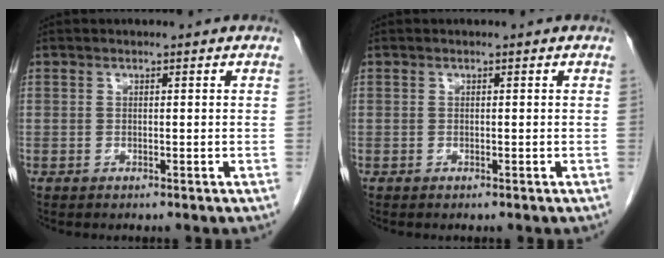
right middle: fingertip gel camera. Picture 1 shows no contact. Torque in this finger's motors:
{"motor_torque": [0.21, -0.09, 0.02, 0.01]}